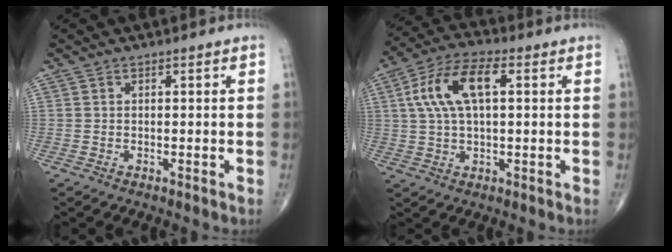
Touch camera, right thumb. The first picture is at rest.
{"total": 11.5, "force": [2.5, 5.3, 9.9], "torque": [-0.201, 0.025, 0.043]}